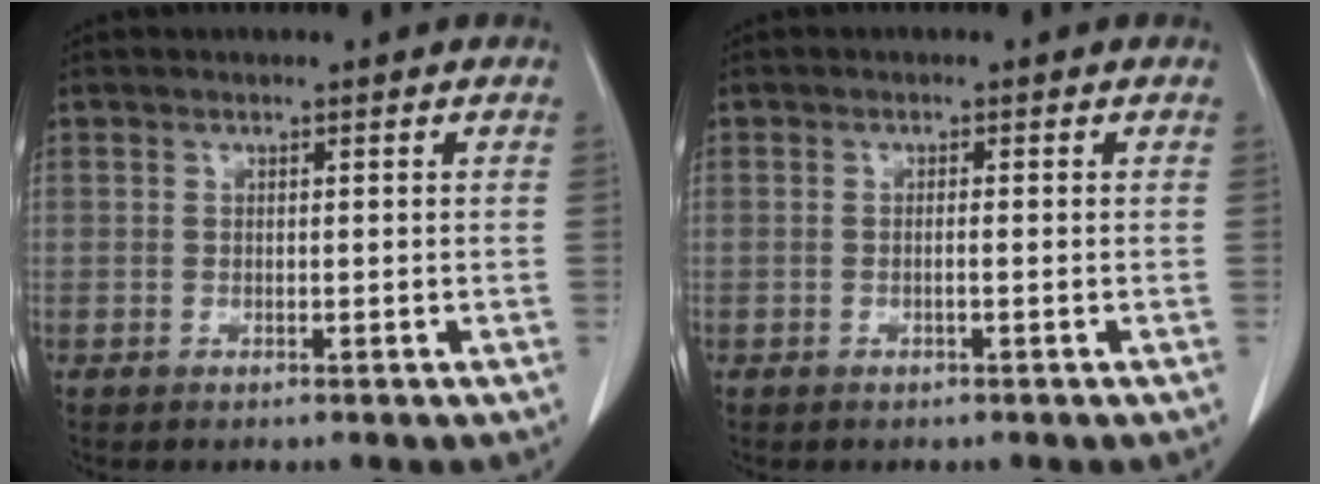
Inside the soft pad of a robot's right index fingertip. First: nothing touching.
{"total": 0.8, "force": [-0.2, -0.2, 0.8], "torque": [-0.016, 0.000, -0.004]}